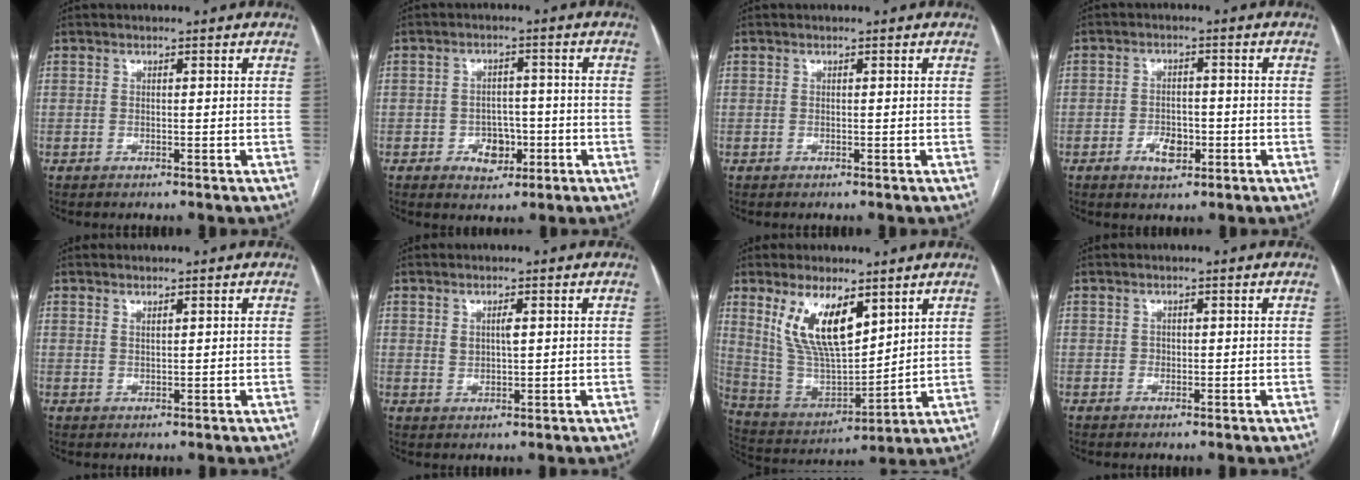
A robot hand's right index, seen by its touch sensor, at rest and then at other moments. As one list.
[{"total": 4.7, "force": [-1.7, 3.4, 2.7], "torque": [-0.033, 0.011, -0.019]}, {"total": 0.0}, {"total": 4.1, "force": [-1.7, 2.4, 2.8], "torque": [-0.045, 0.004, -0.023]}, {"total": 0.7, "force": [0.6, 0.1, 0.4], "torque": [-0.011, -0.004, 0.011]}, {"total": 2.3, "force": [0.8, 1.0, 2.0], "torque": [-0.037, -0.002, 0.016]}, {"total": 13.2, "force": [6.9, 4.7, 10.2], "torque": [-0.202, 0.000, 0.144]}, {"total": 0.7, "force": [0.0, 0.7, 0.1], "torque": [0.003, 0.003, -0.001]}]